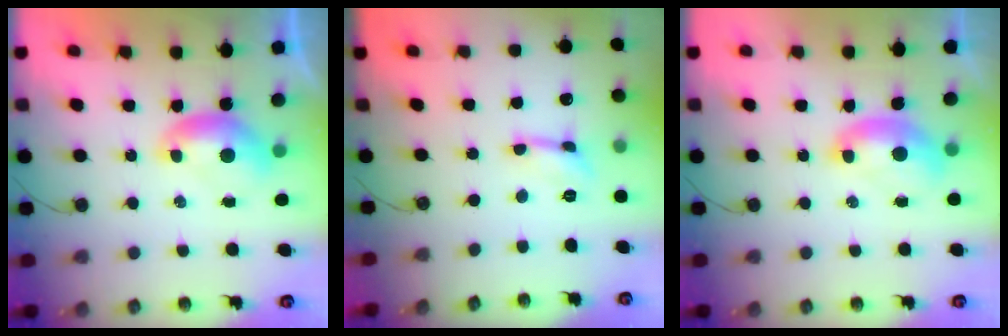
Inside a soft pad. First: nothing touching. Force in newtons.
{"total": 0.0}
{"total": 1.8, "press": 1.7, "slide": 0.6}